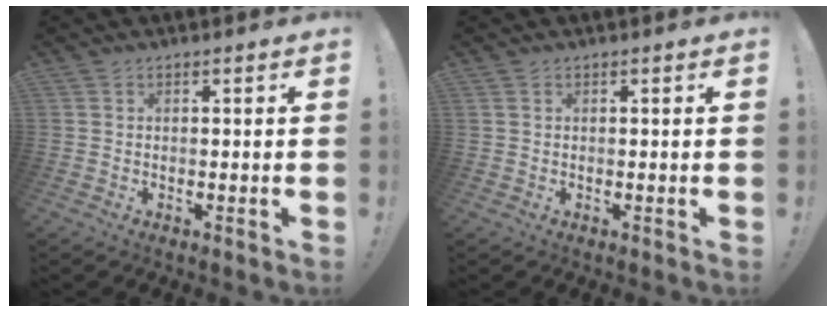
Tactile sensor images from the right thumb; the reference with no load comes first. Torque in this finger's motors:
{"motor_torque": [-0.01, 0.00, 0.01, -0.01, 0.00]}